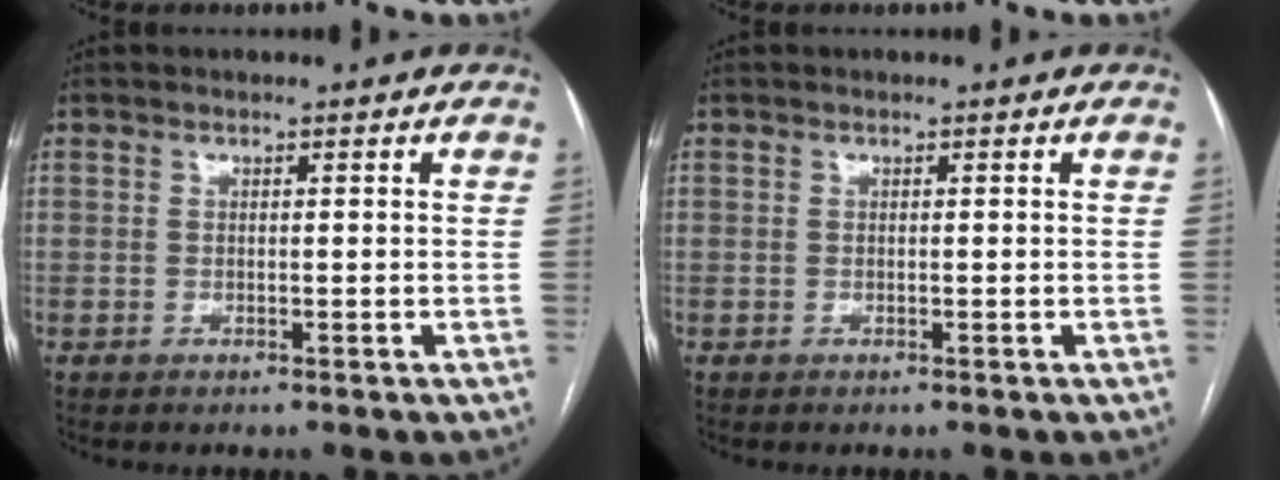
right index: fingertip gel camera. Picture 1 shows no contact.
{"total": 0.0}